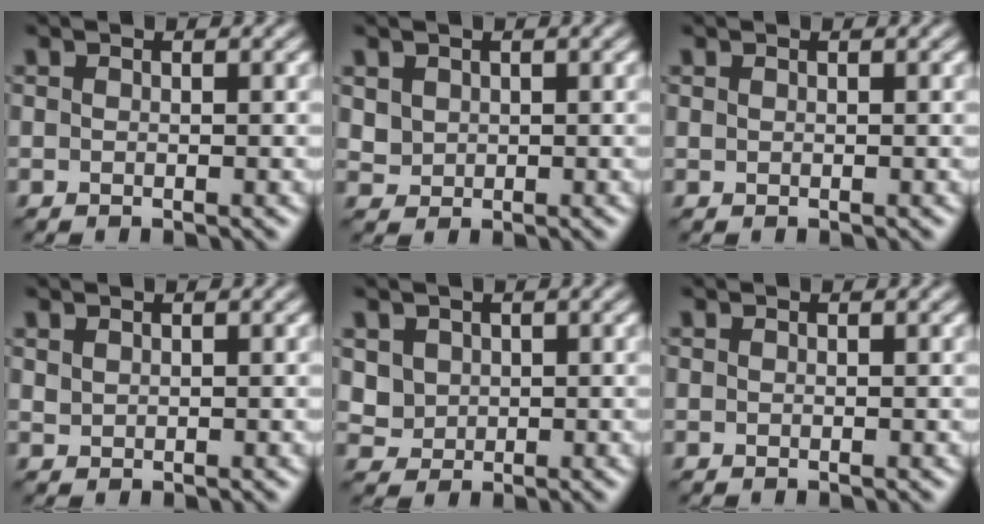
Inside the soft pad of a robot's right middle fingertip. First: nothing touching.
{"total": 2.1, "force": [0.8, 1.8, 0.8], "torque": [-0.035, 0.007, 0.037]}
{"total": 0.0}
{"total": 0.5, "force": [0.3, 0.4, 0.1], "torque": [-0.003, 0.001, 0.018]}
{"total": 3.1, "force": [1.0, 2.7, 1.2], "torque": [-0.038, 0.007, 0.031]}
{"total": 0.0}